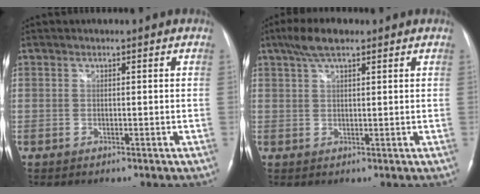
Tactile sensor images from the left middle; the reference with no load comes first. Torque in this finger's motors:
{"motor_torque": [0.58, -0.29, -0.09, 0.05]}